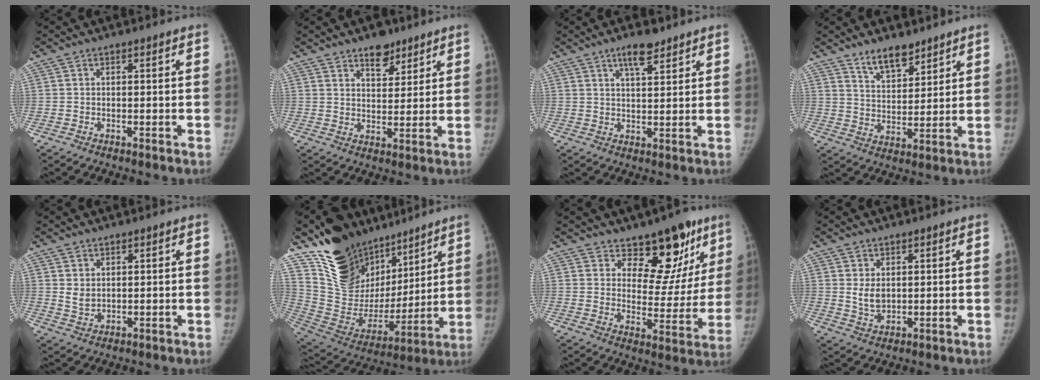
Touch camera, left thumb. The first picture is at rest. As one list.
[{"total": 6.2, "force": [4.5, 3.3, 2.9], "torque": [-0.016, -0.029, 0.073]}, {"total": 5.5, "force": [3.9, 1.7, 3.5], "torque": [-0.047, -0.024, 0.065]}, {"total": 7.7, "force": [5.9, 3.4, 3.6], "torque": [-0.033, -0.047, 0.106]}, {"total": 2.9, "force": [1.4, 2.2, 1.4], "torque": [-0.016, -0.015, 0.033]}, {"total": 25.5, "force": [17.2, 15.0, 11.4], "torque": [-0.152, -0.067, 0.308]}, {"total": 14.5, "force": [9.6, 7.8, 7.5], "torque": [-0.027, -0.059, 0.142]}, {"total": 3.9, "force": [1.2, 2.7, 2.5], "torque": [-0.033, -0.015, 0.030]}]